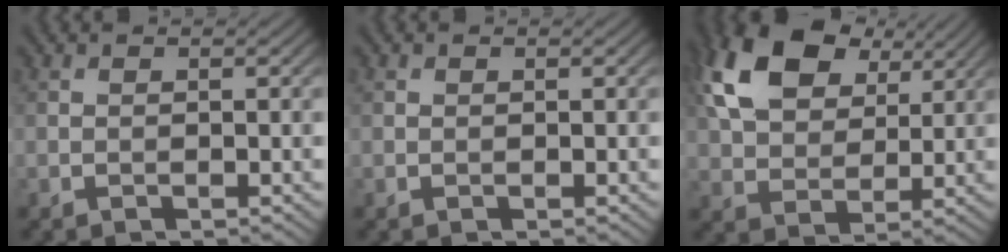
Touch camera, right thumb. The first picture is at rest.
{"total": 0.0}
{"total": 14.0, "force": [6.5, 8.8, 8.7], "torque": [-0.203, 0.021, 0.125]}